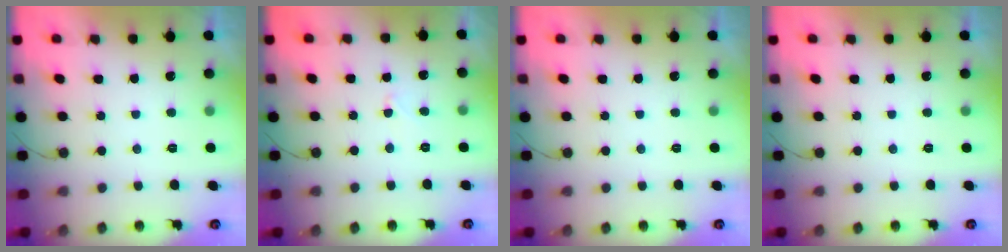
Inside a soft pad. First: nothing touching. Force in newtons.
{"total": 2.0, "press": 2.0, "slide": 0.2}
{"total": 0.0}
{"total": 0.0}